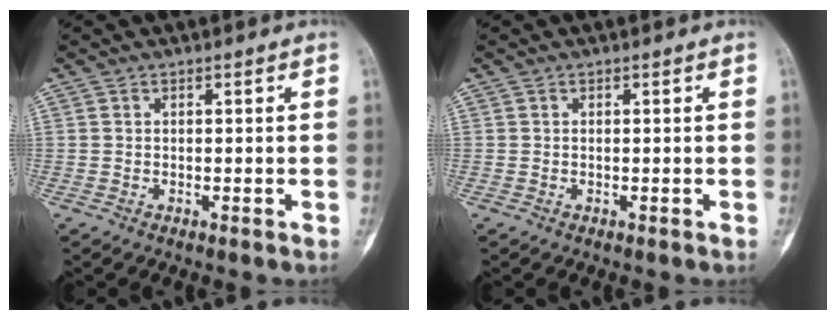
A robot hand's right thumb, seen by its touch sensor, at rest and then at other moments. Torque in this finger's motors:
{"motor_torque": [-0.40, -0.18, -0.09, 0.00, 0.04]}